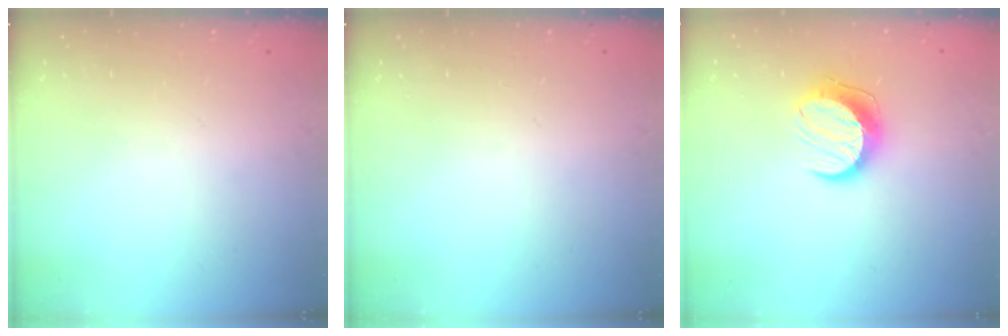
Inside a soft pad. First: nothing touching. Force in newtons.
{"total": 0.0}
{"total": 10.5, "press": 10.5, "slide": 0.4}